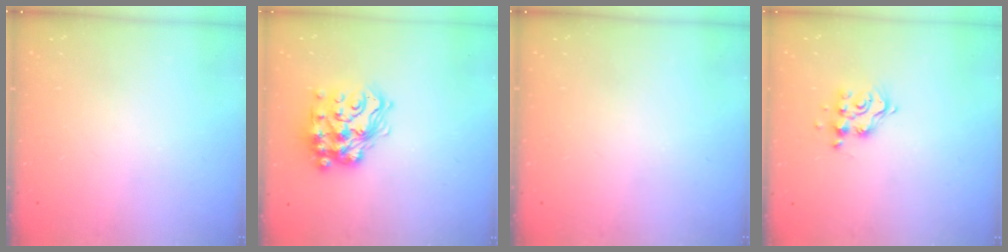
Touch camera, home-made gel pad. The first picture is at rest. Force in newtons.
{"total": 17.4, "press": 17.4, "slide": 1.1}
{"total": 0.0}
{"total": 9.2, "press": 9.2, "slide": 0.8}